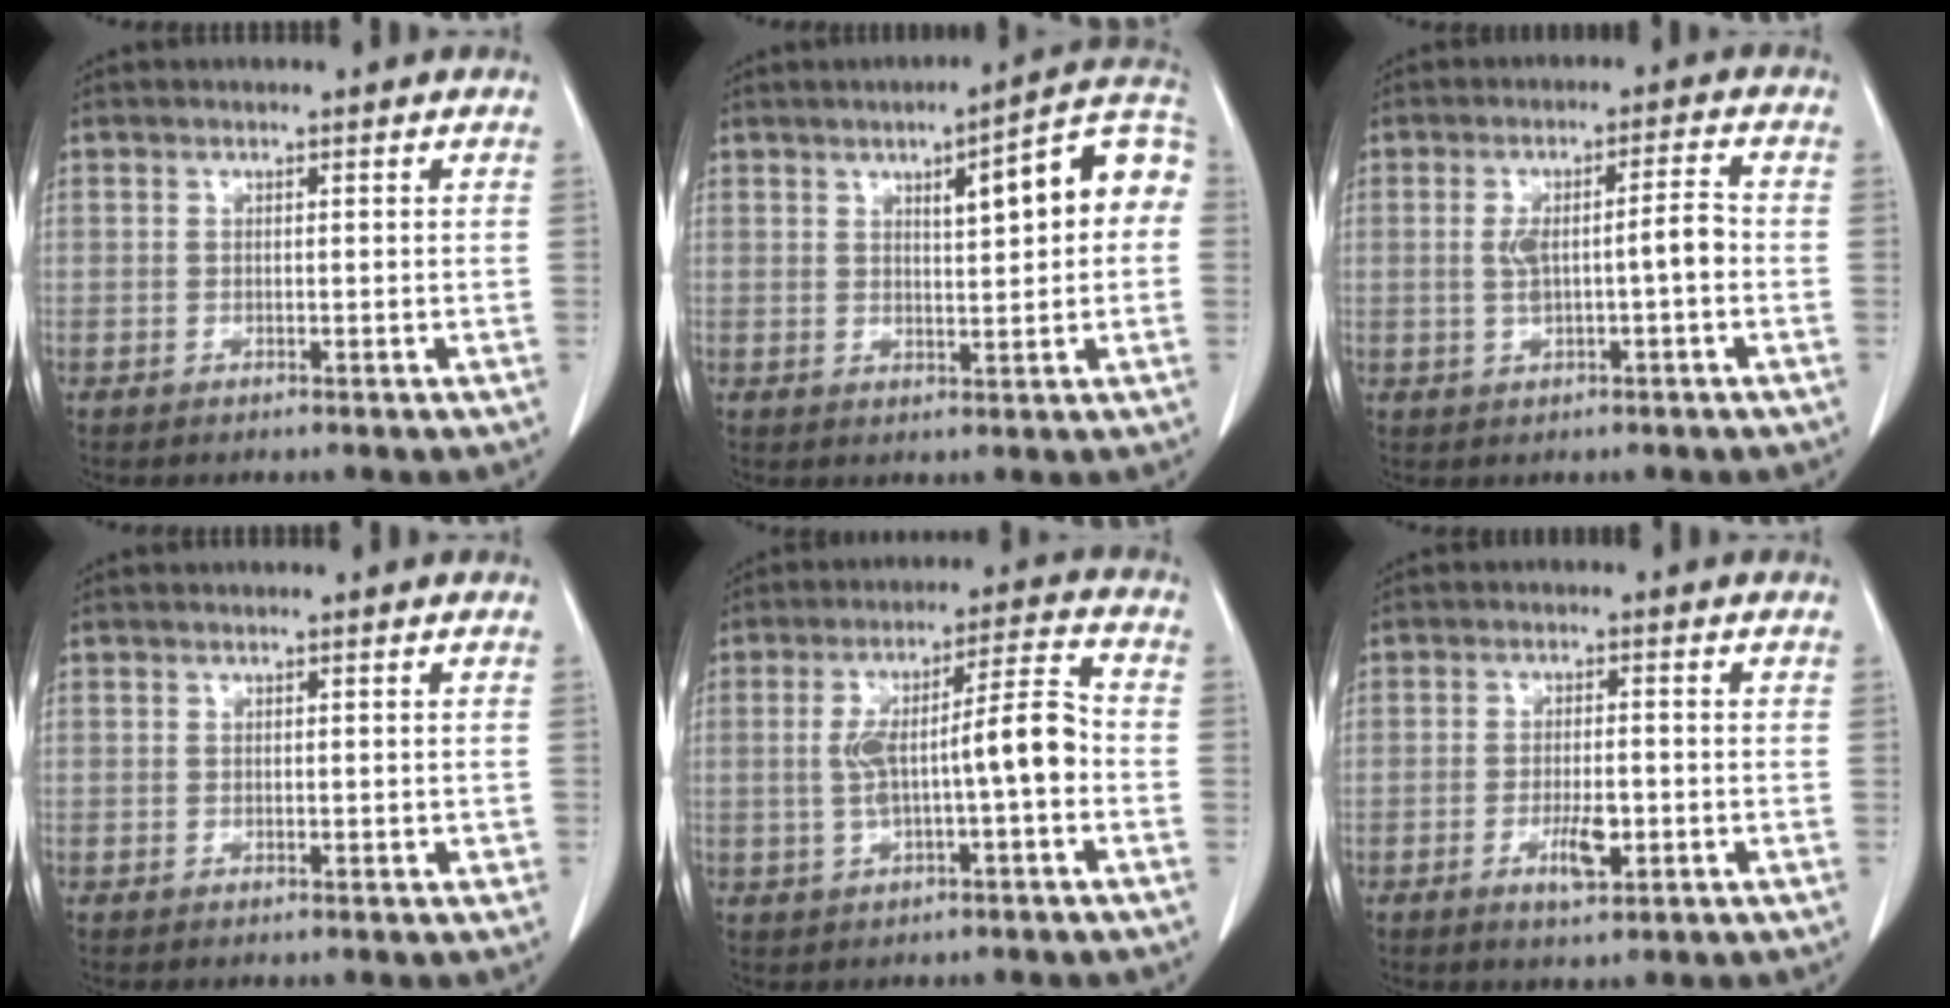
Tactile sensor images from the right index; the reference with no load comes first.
{"total": 11.1, "force": [2.3, 2.2, 10.6], "torque": [-0.140, 0.034, 0.027]}
{"total": 6.0, "force": [-0.5, 1.0, 5.9], "torque": [-0.109, 0.020, -0.002]}
{"total": 0.6, "force": [0.0, 0.4, 0.4], "torque": [-0.004, 0.001, 0.002]}
{"total": 10.1, "force": [-1.3, 1.3, 10.0], "torque": [-0.170, 0.034, -0.018]}
{"total": 4.5, "force": [-1.6, 1.4, 3.9], "torque": [-0.070, 0.001, -0.020]}